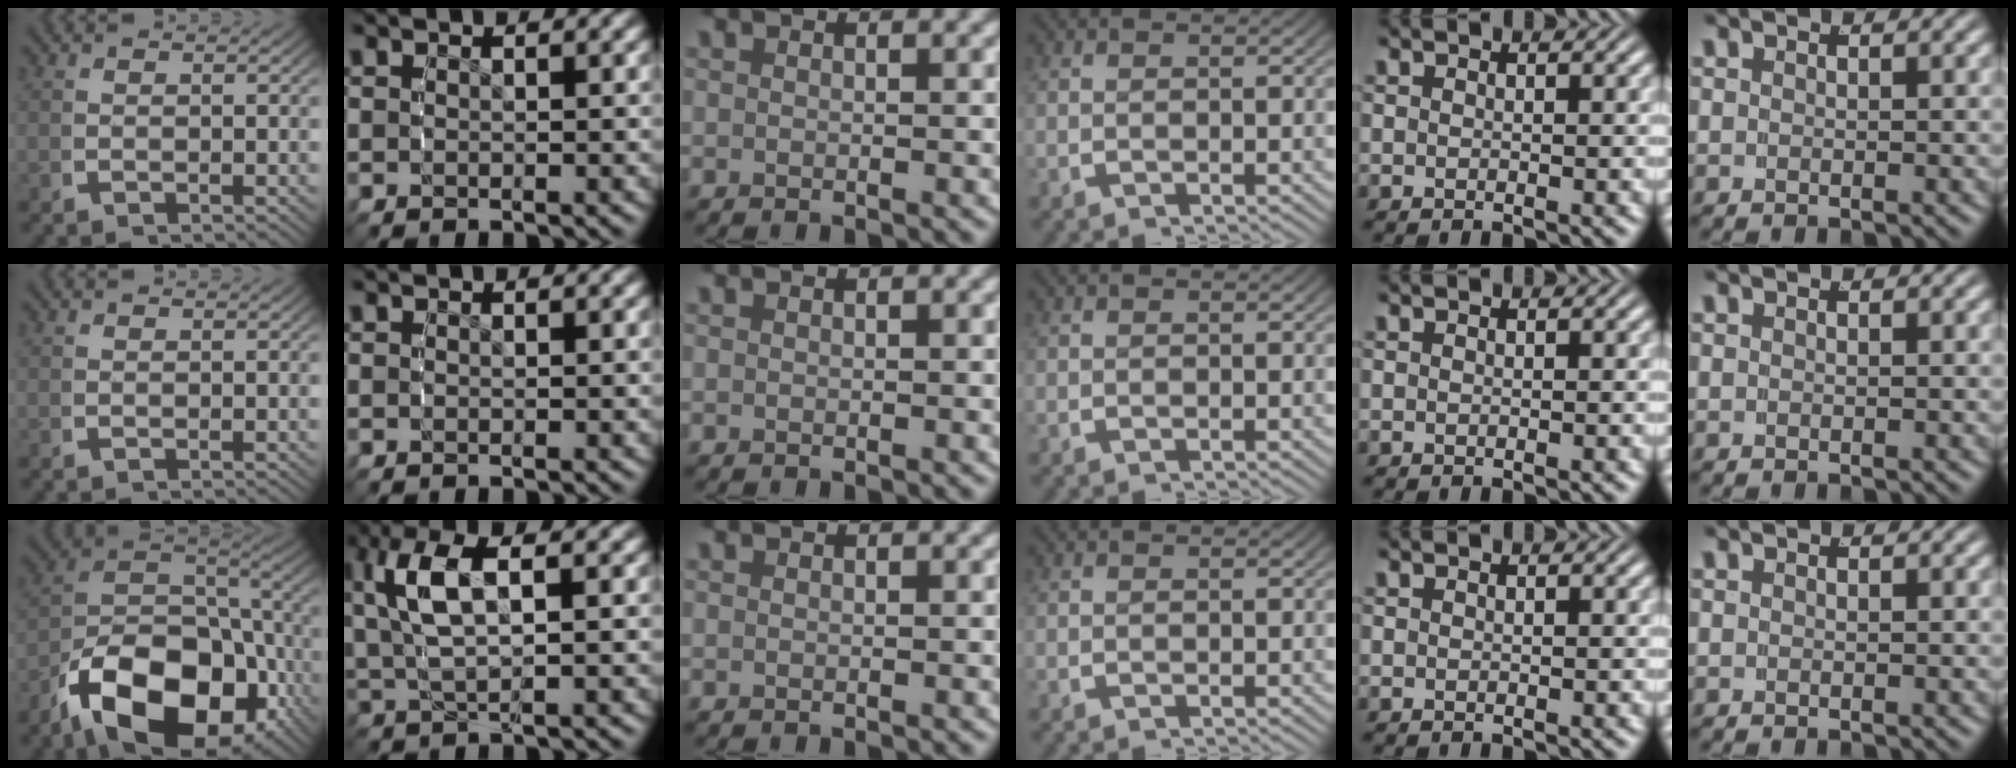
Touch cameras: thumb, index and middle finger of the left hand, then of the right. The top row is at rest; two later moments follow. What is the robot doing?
{"motion": "grasp_and_lifting", "object": "bowl"}